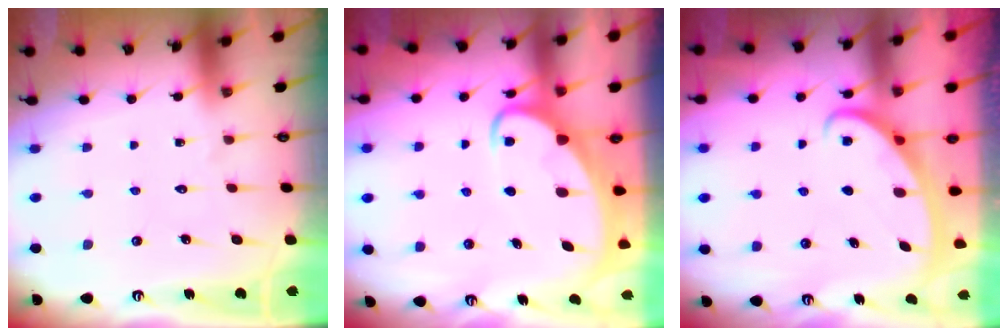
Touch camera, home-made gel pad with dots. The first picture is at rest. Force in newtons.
{"total": 4.7, "press": 4.7, "slide": 0.6}
{"total": 2.5, "press": 2.5, "slide": 0.4}